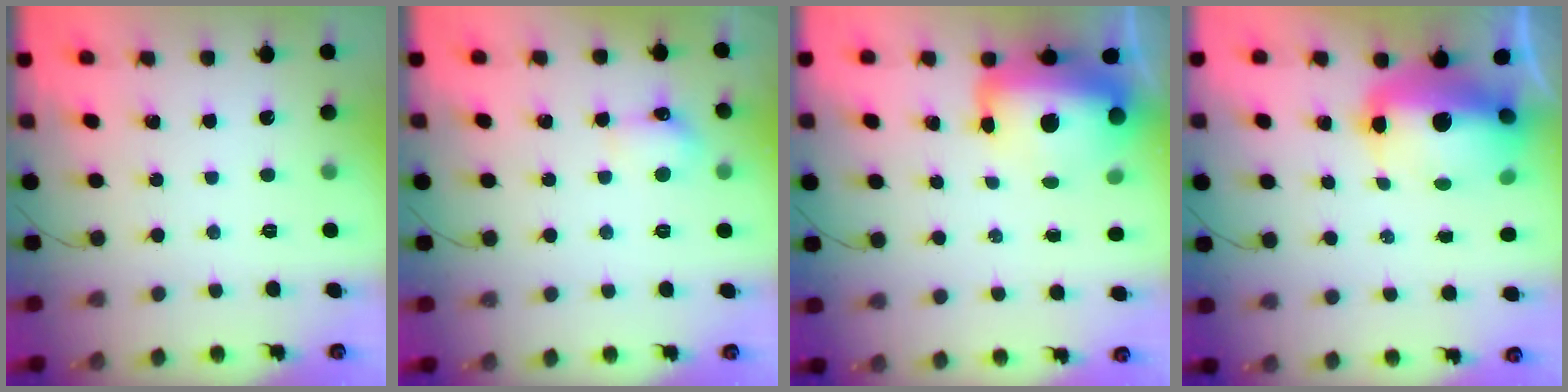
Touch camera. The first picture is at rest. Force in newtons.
{"total": 5.6, "press": 5.4, "slide": 1.6}
{"total": 23.0, "press": 19.1, "slide": 12.8}
{"total": 15.6, "press": 14.8, "slide": 4.9}